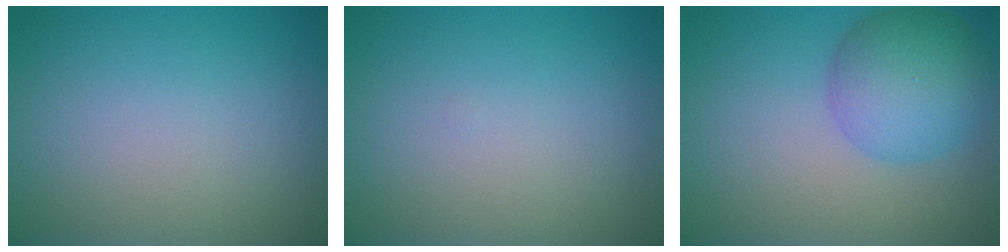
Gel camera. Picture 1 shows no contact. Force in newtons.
{"total": 0.0}
{"total": 6.2, "press": 6.2, "slide": 0.3}